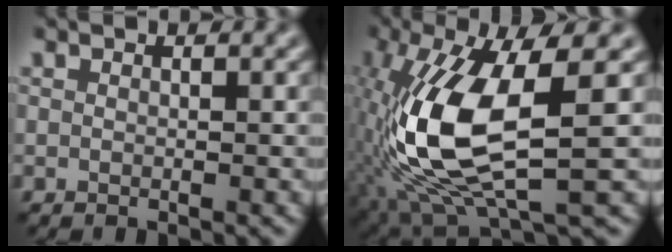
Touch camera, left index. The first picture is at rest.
{"total": 11.3, "force": [-1.1, 4.1, 10.5], "torque": [-0.230, -0.007, -0.019]}